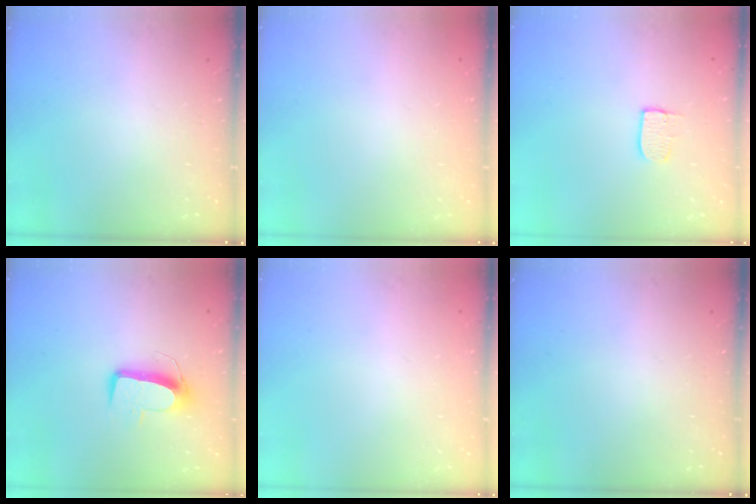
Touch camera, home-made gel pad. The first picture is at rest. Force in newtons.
{"total": 0.0}
{"total": 5.4, "press": 5.4, "slide": 0.3}
{"total": 10.2, "press": 10.1, "slide": 0.5}
{"total": 0.0}
{"total": 0.0}